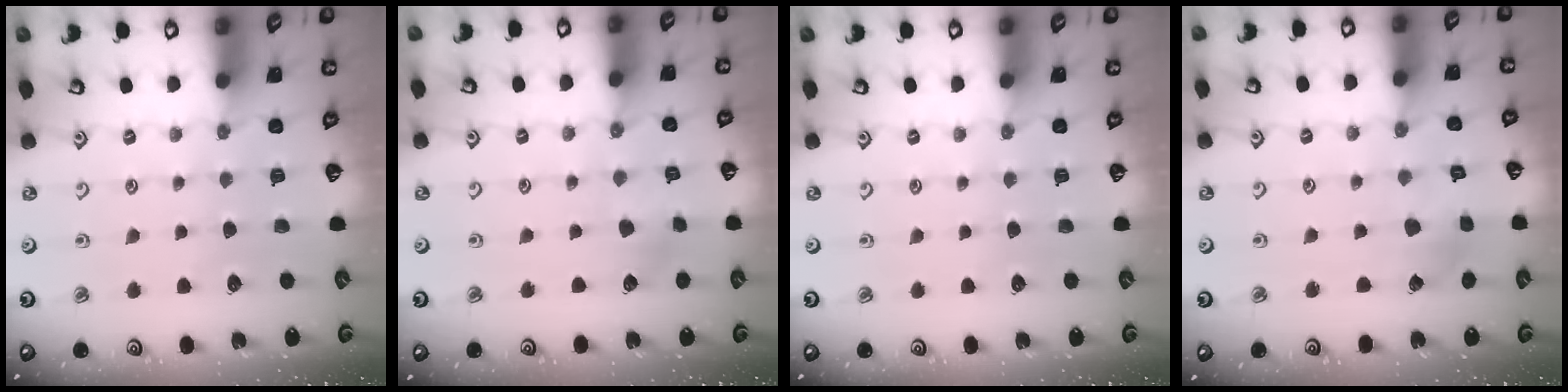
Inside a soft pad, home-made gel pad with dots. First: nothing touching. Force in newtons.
{"total": 2.6, "press": 2.6, "slide": 0.4}
{"total": 0.0}
{"total": 3.0, "press": 3.0, "slide": 0.2}